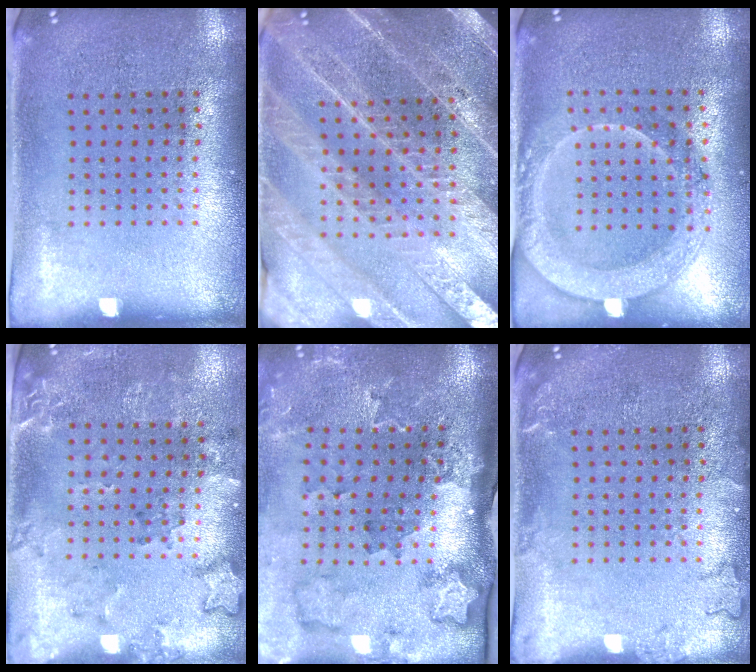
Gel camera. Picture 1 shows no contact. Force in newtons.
{"total": 4.2, "press": 3.8, "slide": 1.8}
{"total": 1.9, "press": 1.8, "slide": 0.6}
{"total": 1.9, "press": 1.5, "slide": 1.1}
{"total": 2.2, "press": 2.0, "slide": 1.0}
{"total": 1.6, "press": 1.6, "slide": 0.3}